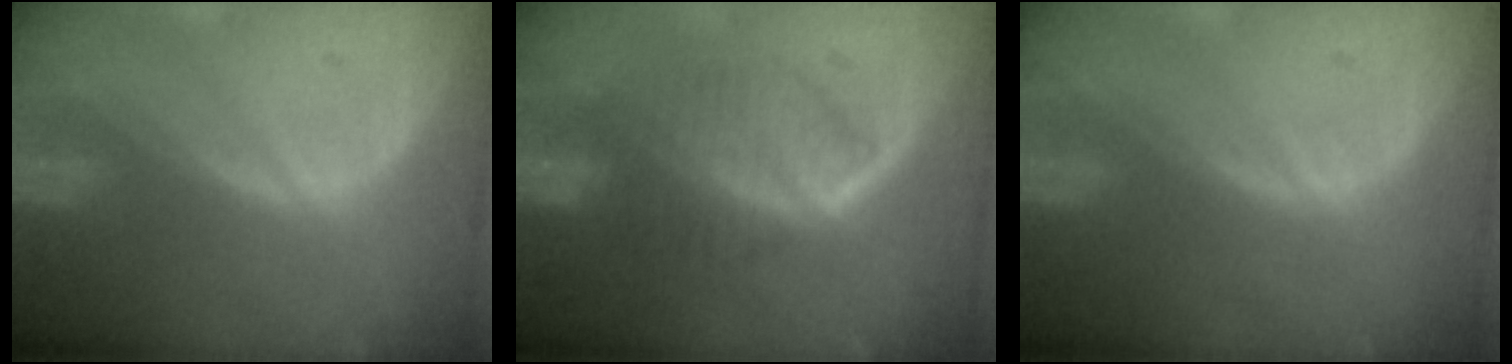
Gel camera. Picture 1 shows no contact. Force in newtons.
{"total": 6.7, "press": 6.7, "slide": 0.7}
{"total": 0.0}